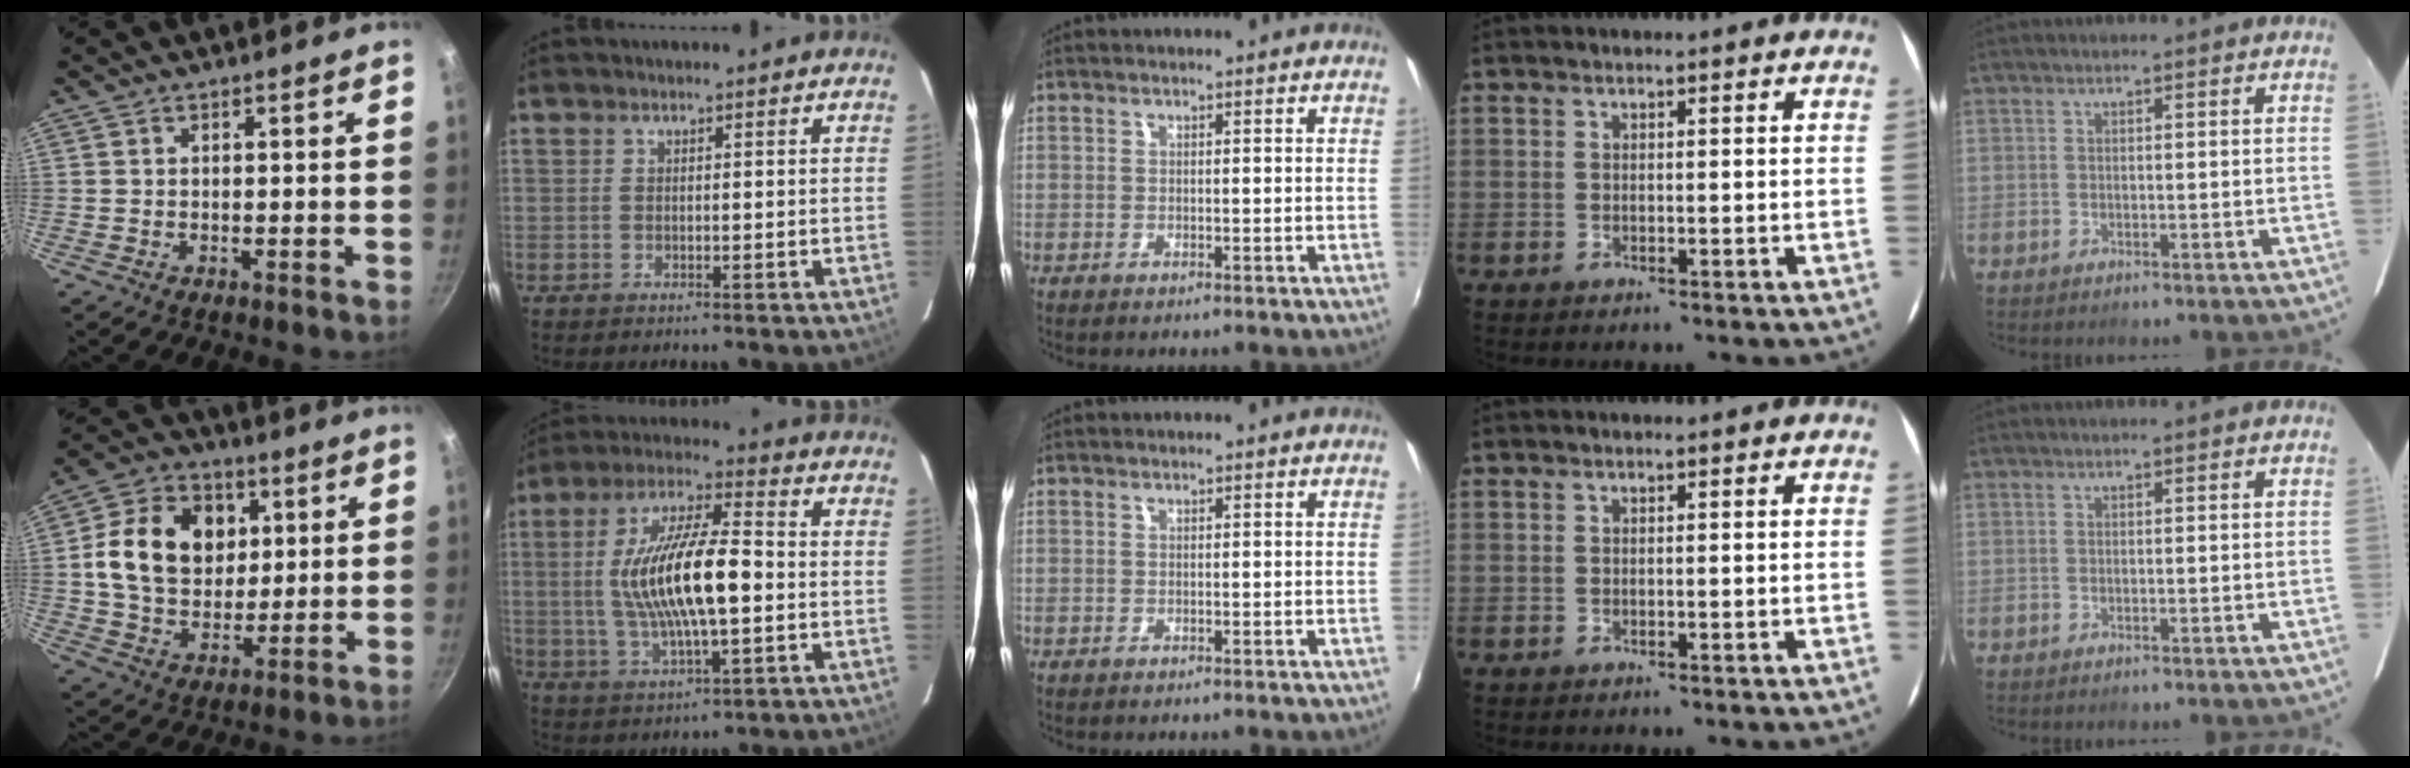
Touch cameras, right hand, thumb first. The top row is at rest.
{"thumb": {"total": 16.7, "force": [3.4, 12.8, 10.2], "torque": [-0.153, 0.003, 0.053]}, "index": {"total": 17.1, "force": [-0.7, 5.0, 16.3], "torque": [-0.311, 0.007, -0.011]}}